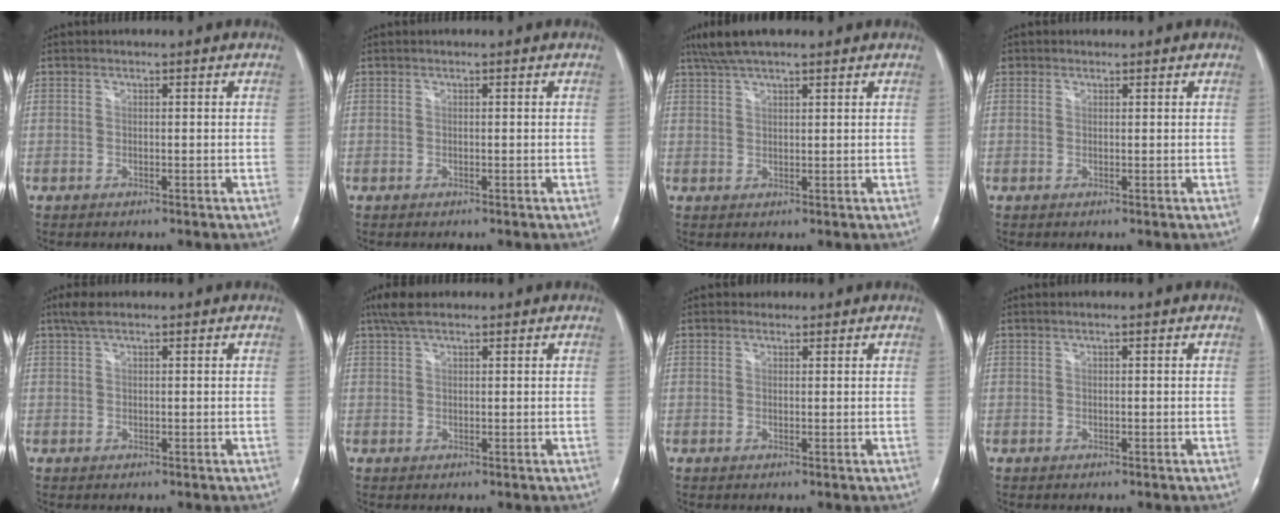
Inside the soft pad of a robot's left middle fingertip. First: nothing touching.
{"total": 0.0}
{"total": 7.6, "force": [5.9, 1.6, 4.5], "torque": [-0.082, 0.034, 0.104]}
{"total": 0.9, "force": [0.5, 0.7, 0.0], "torque": [0.005, 0.004, 0.005]}
{"total": 2.4, "force": [1.7, 0.8, 1.5], "torque": [-0.031, 0.020, 0.033]}
{"total": 3.9, "force": [2.8, 1.5, 2.3], "torque": [-0.050, 0.024, 0.055]}
{"total": 1.1, "force": [0.8, 0.8, -0.1], "torque": [0.004, 0.007, 0.008]}
{"total": 0.0}